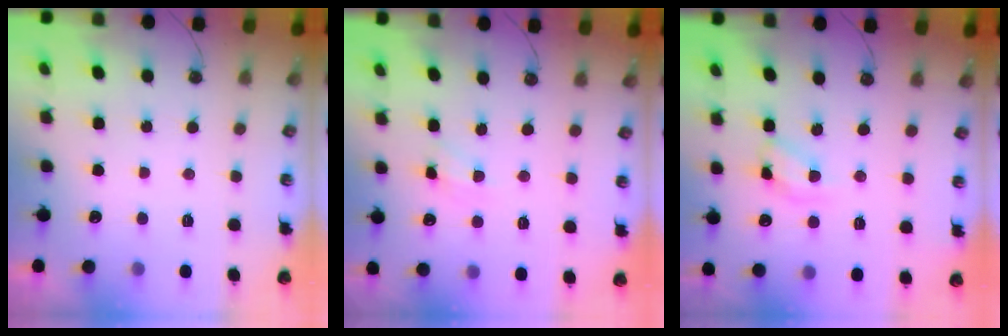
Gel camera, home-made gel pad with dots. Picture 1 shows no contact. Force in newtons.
{"total": 6.0, "press": 5.9, "slide": 0.7}
{"total": 9.9, "press": 9.9, "slide": 0.4}